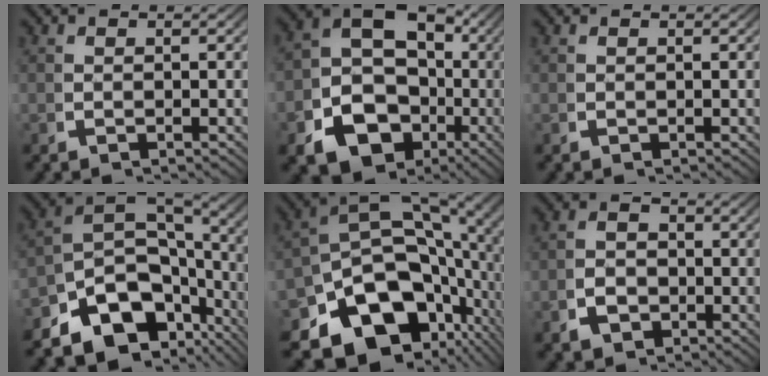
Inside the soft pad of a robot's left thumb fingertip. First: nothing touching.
{"total": 13.8, "force": [-2.8, 11.6, 6.9], "torque": [-0.151, -0.052, -0.037]}
{"total": 0.0}
{"total": 13.8, "force": [-1.9, 9.5, 9.8], "torque": [-0.181, -0.043, -0.018]}
{"total": 18.3, "force": [-3.3, 13.0, 12.4], "torque": [-0.202, -0.048, -0.040]}
{"total": 2.8, "force": [-1.0, 2.2, 1.4], "torque": [-0.026, -0.012, -0.011]}